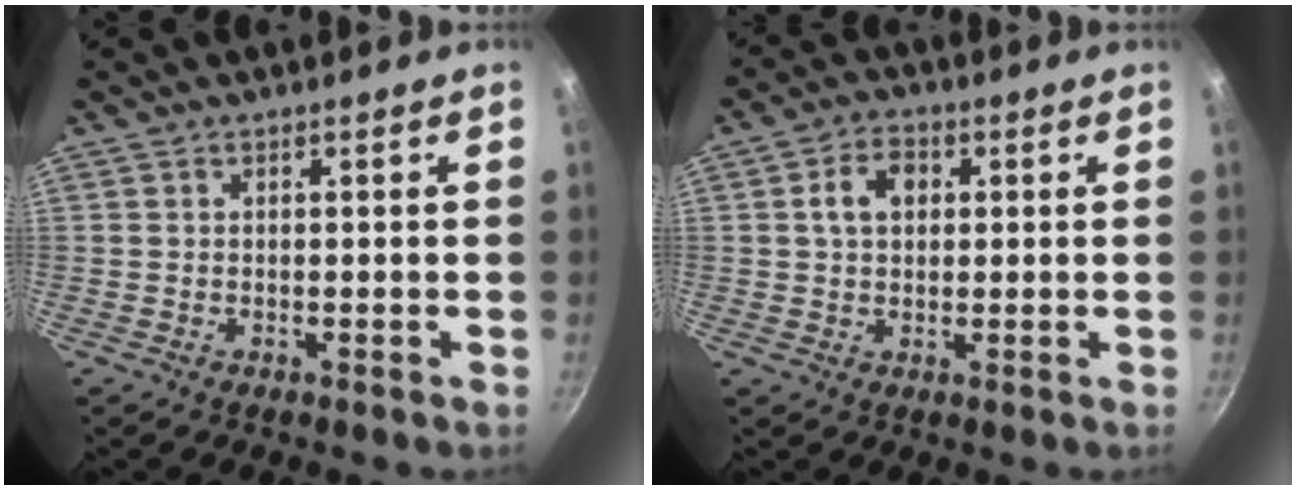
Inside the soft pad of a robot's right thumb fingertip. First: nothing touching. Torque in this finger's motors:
{"motor_torque": [0.28, 1.25, 0.62, 0.63, -0.01]}